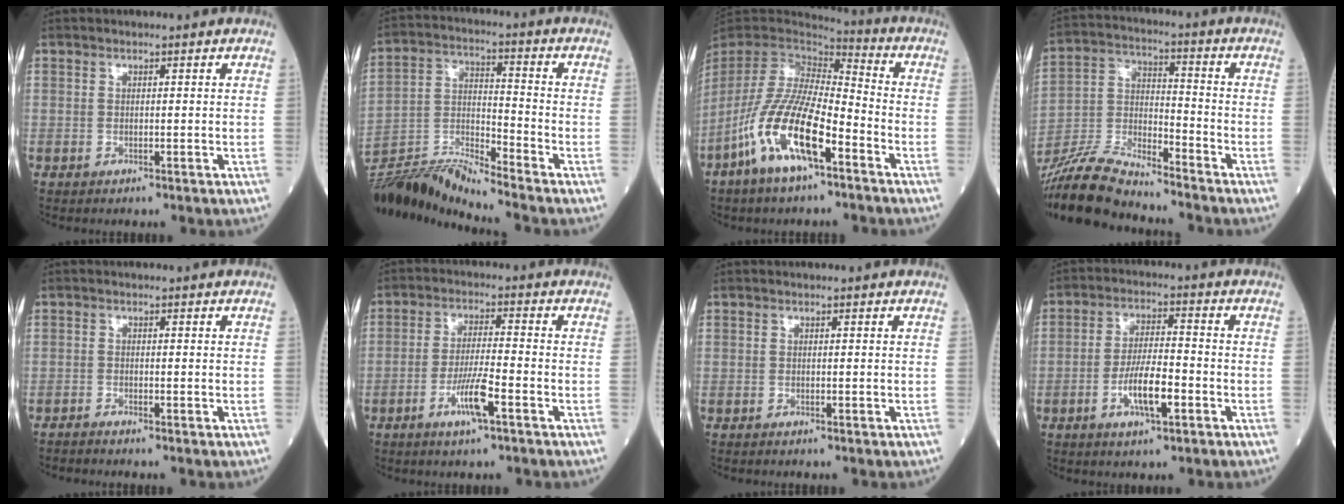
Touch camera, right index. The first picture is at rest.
{"total": 12.5, "force": [-12.0, -2.2, 2.9], "torque": [-0.056, 0.015, -0.228]}
{"total": 15.2, "force": [-7.2, 3.9, 12.8], "torque": [-0.270, -0.012, -0.133]}
{"total": 11.9, "force": [-11.3, 1.3, 3.6], "torque": [-0.072, 0.006, -0.215]}
{"total": 1.0, "force": [-1.0, -0.3, 0.2], "torque": [-0.004, 0.000, -0.022]}
{"total": 6.0, "force": [-2.9, 0.2, 5.3], "torque": [-0.107, -0.005, -0.053]}
{"total": 1.7, "force": [-1.4, -0.1, 1.0], "torque": [-0.006, 0.004, -0.007]}
{"total": 7.0, "force": [-2.7, 1.6, 6.2], "torque": [-0.123, 0.002, -0.046]}